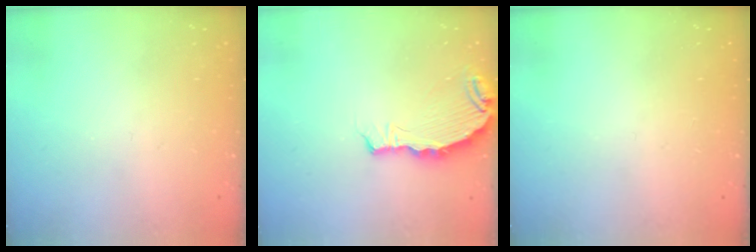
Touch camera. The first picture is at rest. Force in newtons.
{"total": 6.0, "press": 5.8, "slide": 1.5}
{"total": 0.0}